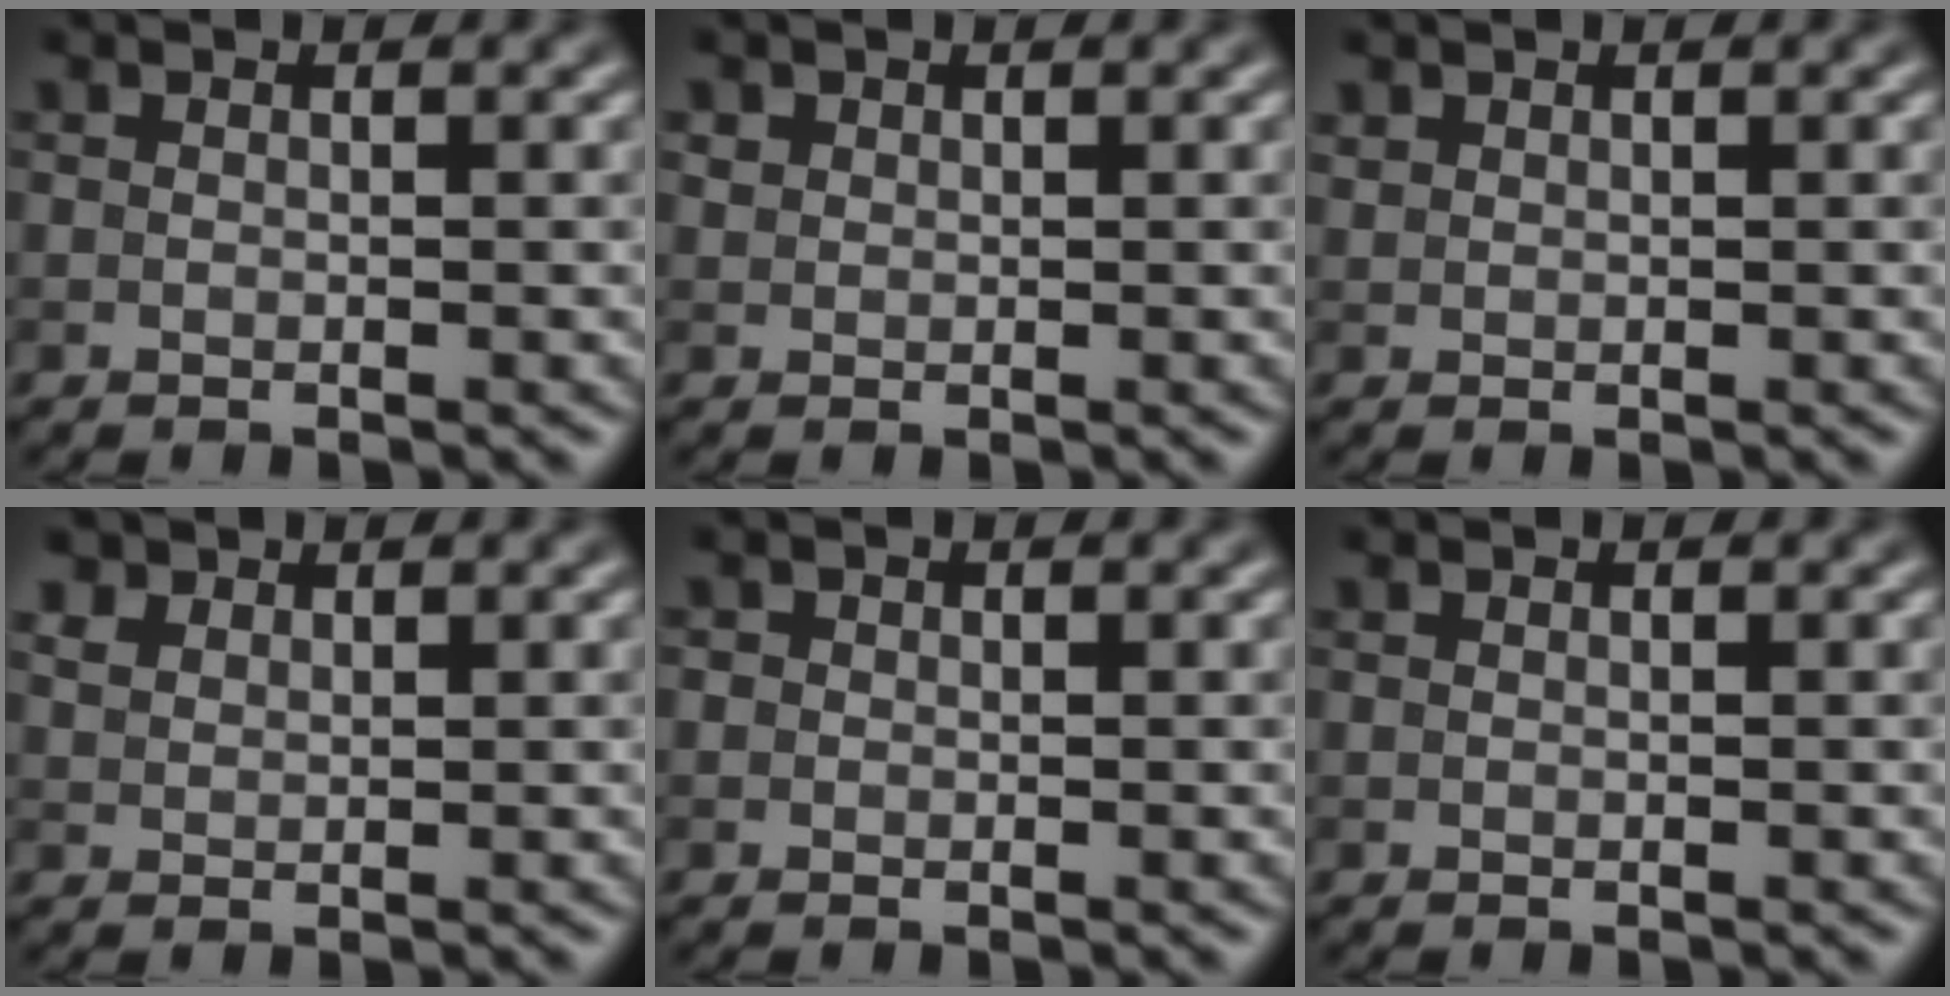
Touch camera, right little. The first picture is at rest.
{"total": 0.8, "force": [0.4, 0.7, 0.1], "torque": [0.002, -0.001, 0.009]}
{"total": 0.7, "force": [0.5, 0.4, 0.0], "torque": [0.000, -0.001, 0.015]}
{"total": 1.7, "force": [1.3, 1.0, 0.3], "torque": [-0.012, 0.002, 0.030]}
{"total": 0.5, "force": [0.1, 0.5, 0.0], "torque": [0.003, -0.004, -0.002]}
{"total": 0.0}